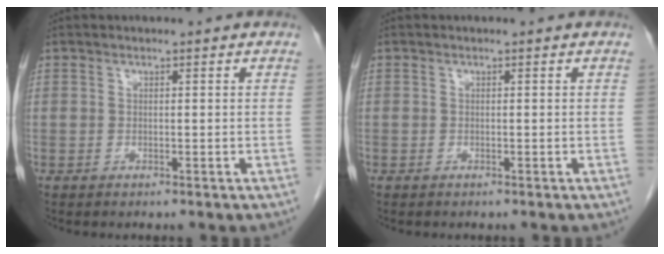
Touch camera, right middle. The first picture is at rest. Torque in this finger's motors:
{"motor_torque": [0.87, -0.81, 0.11, -0.04]}